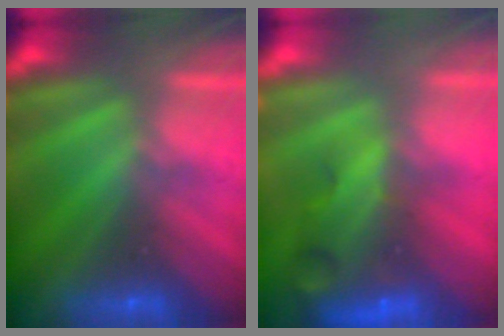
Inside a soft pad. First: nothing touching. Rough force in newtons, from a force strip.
{"total": 10.4}